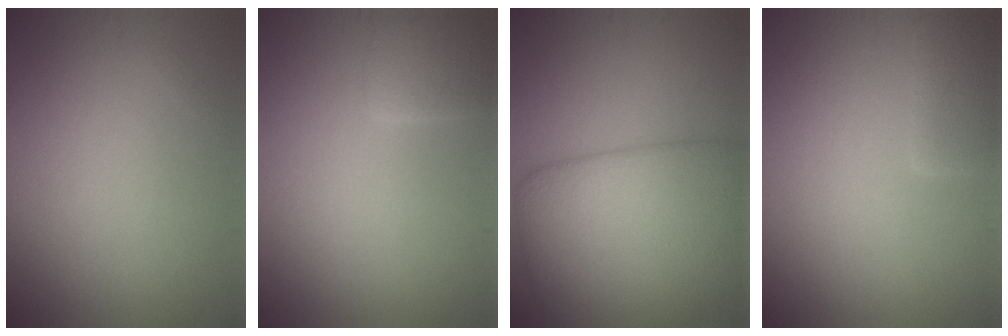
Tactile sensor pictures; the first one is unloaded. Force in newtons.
{"total": 2.4, "press": 2.4, "slide": 0.2}
{"total": 9.6, "press": 9.6, "slide": 0.3}
{"total": 3.0, "press": 3.0, "slide": 0.3}